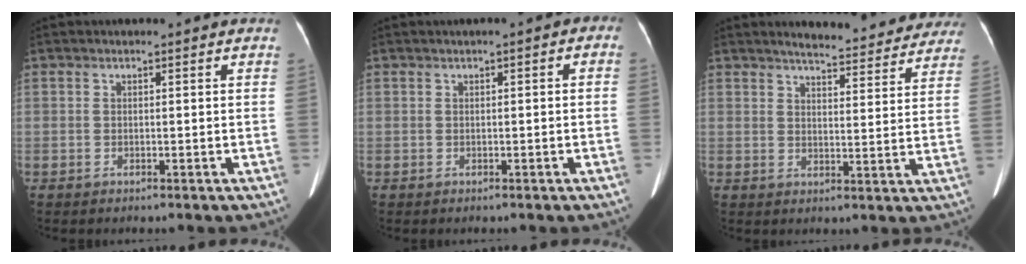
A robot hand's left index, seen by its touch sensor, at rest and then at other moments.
{"total": 1.4, "force": [0.2, 0.5, 1.3], "torque": [-0.007, 0.012, 0.001]}
{"total": 16.2, "force": [15.0, 3.1, 5.4], "torque": [-0.045, -0.015, 0.170]}